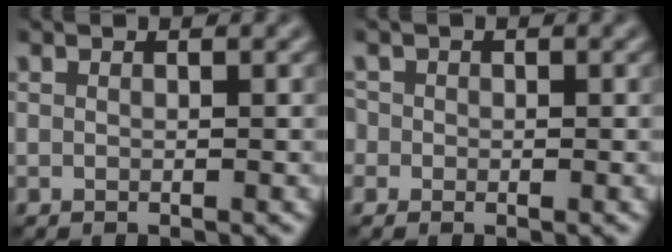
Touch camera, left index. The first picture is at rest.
{"total": 1.2, "force": [-0.1, 1.2, 0.1], "torque": [-0.001, 0.002, -0.011]}